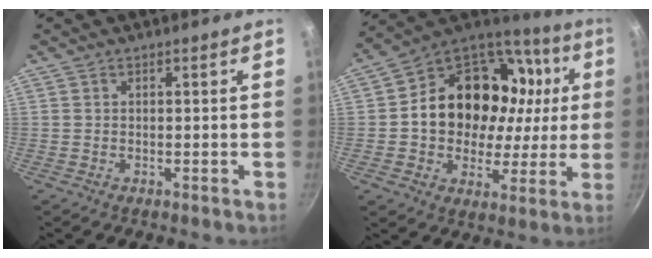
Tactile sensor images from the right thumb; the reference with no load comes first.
{"total": 25.5, "force": [4.3, 19.4, 16.1], "torque": [-0.228, 0.028, 0.076]}